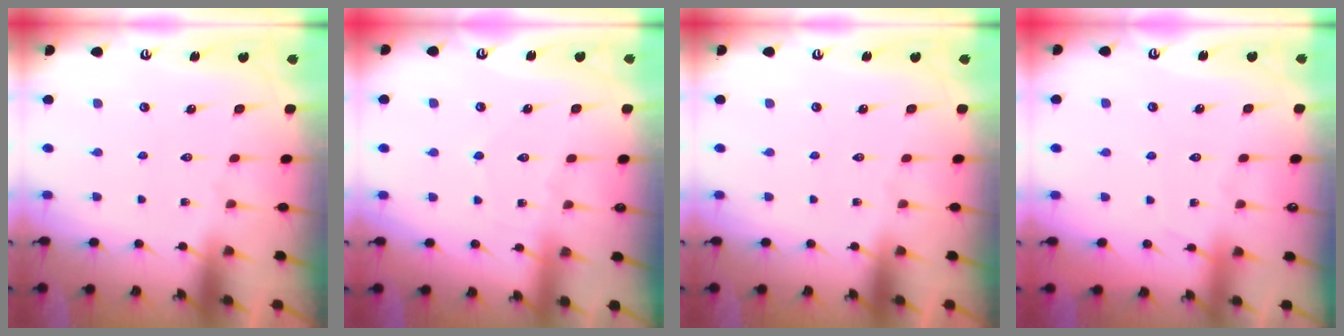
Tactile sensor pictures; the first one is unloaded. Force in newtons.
{"total": 4.4, "press": 4.3, "slide": 0.5}
{"total": 0.0}
{"total": 4.5, "press": 4.5, "slide": 0.6}